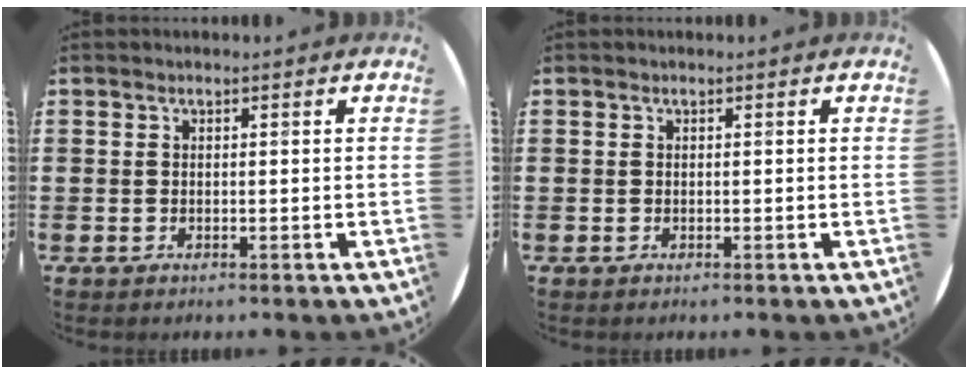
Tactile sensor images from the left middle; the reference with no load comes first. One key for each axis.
{"total": 0.0}